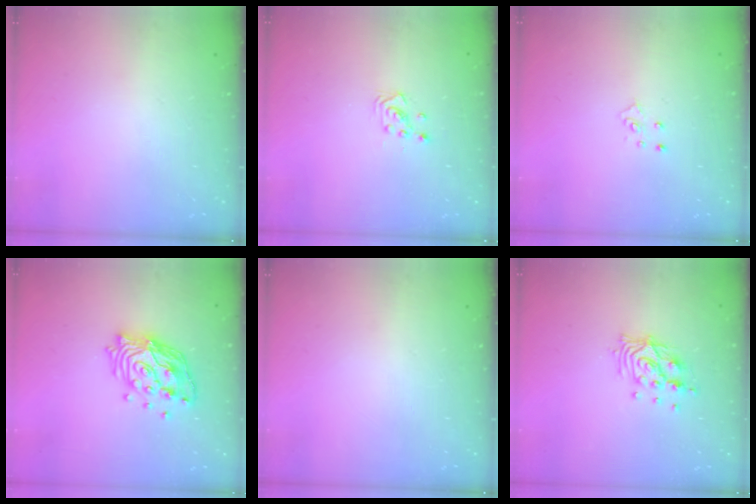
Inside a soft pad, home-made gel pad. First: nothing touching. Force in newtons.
{"total": 2.9, "press": 2.8, "slide": 0.3}
{"total": 4.2, "press": 4.2, "slide": 0.4}
{"total": 15.2, "press": 15.1, "slide": 1.5}
{"total": 0.0}
{"total": 11.0, "press": 11.0, "slide": 1.3}